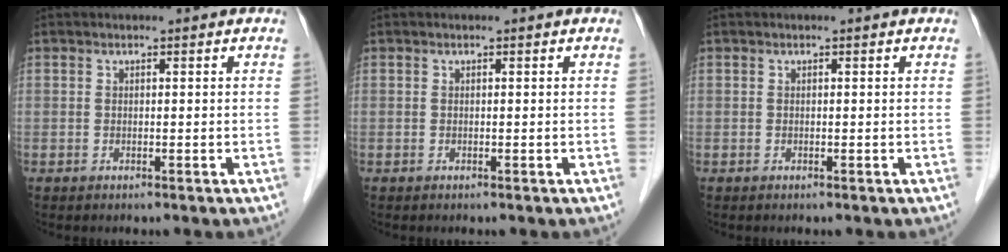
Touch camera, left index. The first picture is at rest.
{"total": 0.0}
{"total": 0.0}